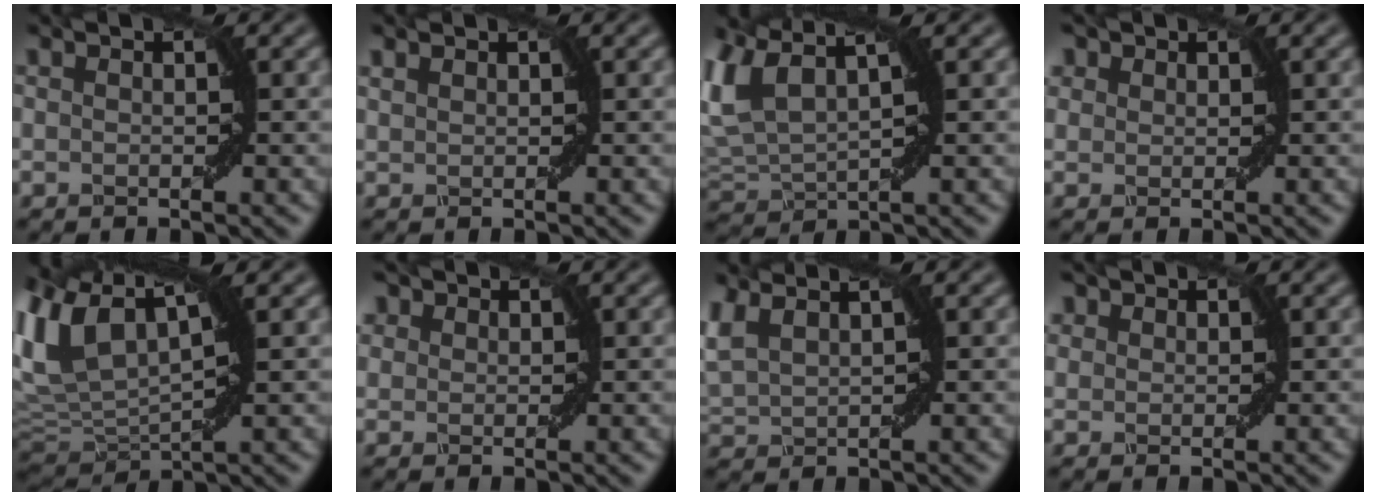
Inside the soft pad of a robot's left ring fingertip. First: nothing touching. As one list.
[{"total": 0.9, "force": [0.7, 0.4, 0.3], "torque": [-0.008, 0.003, 0.016]}, {"total": 6.3, "force": [2.7, 3.1, 4.7], "torque": [-0.119, 0.015, 0.050]}, {"total": 2.5, "force": [1.5, 1.7, 0.8], "torque": [-0.021, 0.008, 0.018]}, {"total": 8.9, "force": [3.5, 4.4, 6.9], "torque": [-0.152, 0.013, 0.069]}, {"total": 3.2, "force": [2.0, 2.2, 1.2], "torque": [-0.033, 0.012, 0.024]}, {"total": 4.3, "force": [2.8, 1.8, 2.8], "torque": [-0.079, 0.027, 0.051]}, {"total": 1.9, "force": [1.2, 1.4, 0.5], "torque": [-0.012, 0.004, 0.013]}]